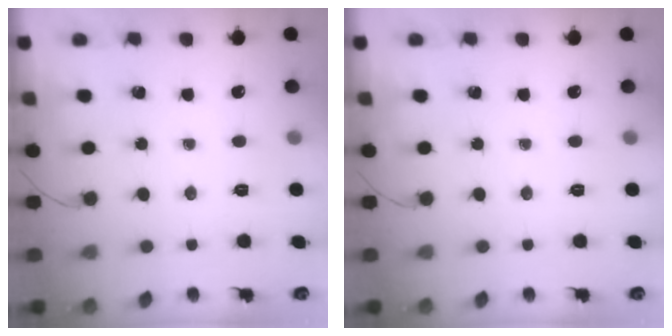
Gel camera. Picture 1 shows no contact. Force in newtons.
{"total": 0.0}